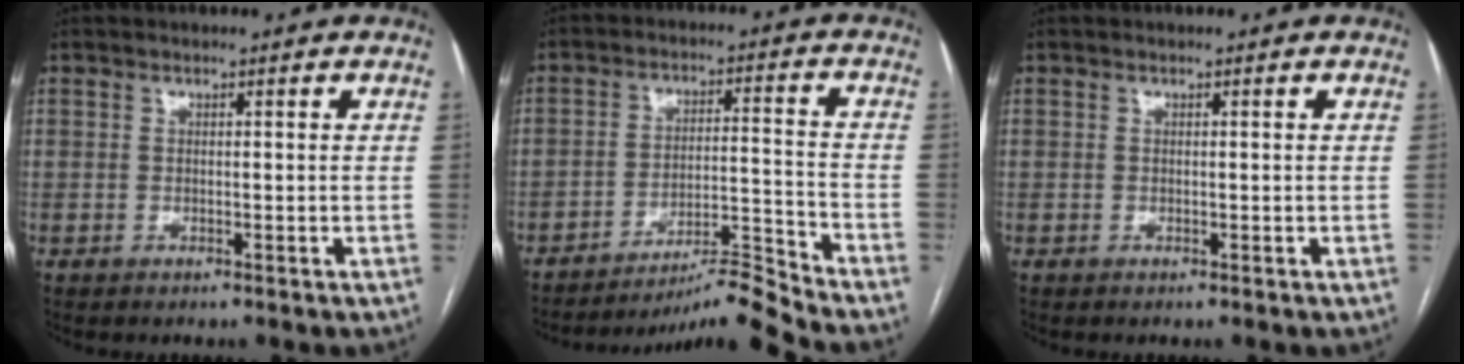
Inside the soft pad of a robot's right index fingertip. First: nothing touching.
{"total": 9.0, "force": [-8.2, -3.5, 0.8], "torque": [-0.008, 0.023, -0.142]}
{"total": 0.0}